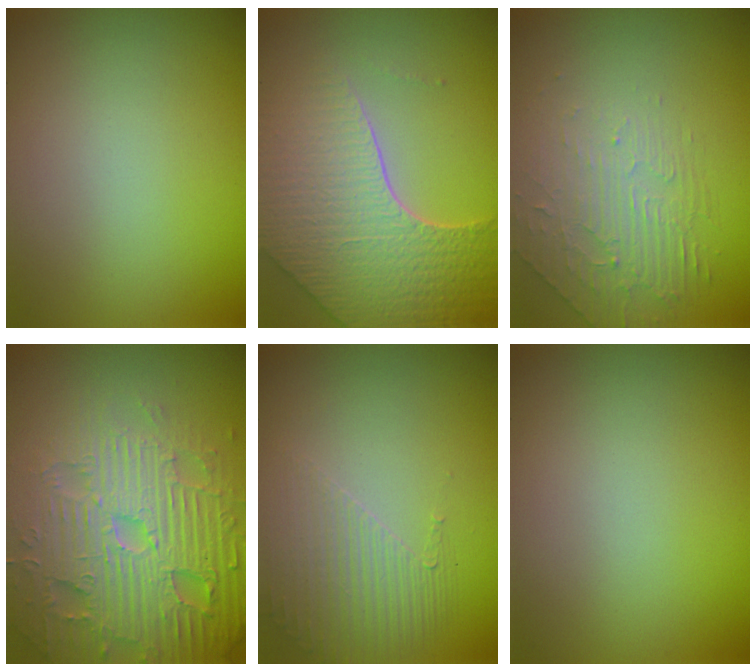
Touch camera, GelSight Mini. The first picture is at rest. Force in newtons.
{"total": 7.6, "press": 5.8, "slide": 4.9}
{"total": 2.2, "press": 1.5, "slide": 1.7}
{"total": 7.8, "press": 7.6, "slide": 1.9}
{"total": 1.8, "press": 1.2, "slide": 1.3}
{"total": 0.0}